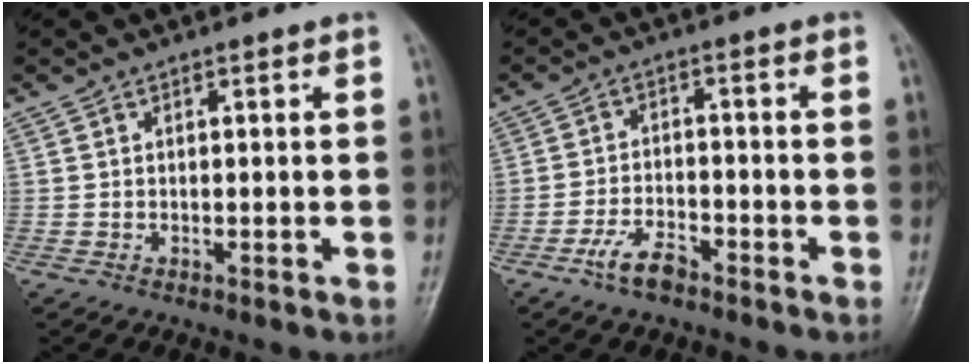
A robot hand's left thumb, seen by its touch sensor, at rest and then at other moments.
{"total": 5.2, "force": [-3.6, 2.1, 3.1], "torque": [-0.064, 0.021, -0.068]}